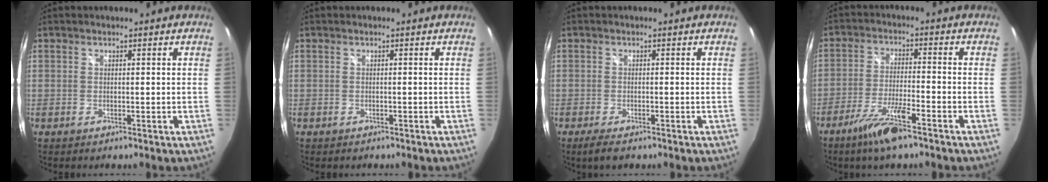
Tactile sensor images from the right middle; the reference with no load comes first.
{"total": 0.5, "force": [-0.5, 0.3, 0.0], "torque": [-0.003, 0.001, -0.005]}
{"total": 3.3, "force": [-2.3, 1.0, 2.1], "torque": [-0.047, -0.010, -0.039]}
{"total": 8.7, "force": [-6.1, 1.0, 6.1], "torque": [-0.135, -0.011, -0.112]}